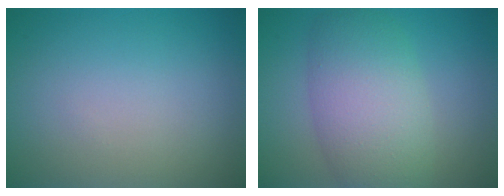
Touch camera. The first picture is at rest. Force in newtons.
{"total": 7.2, "press": 7.2, "slide": 0.2}